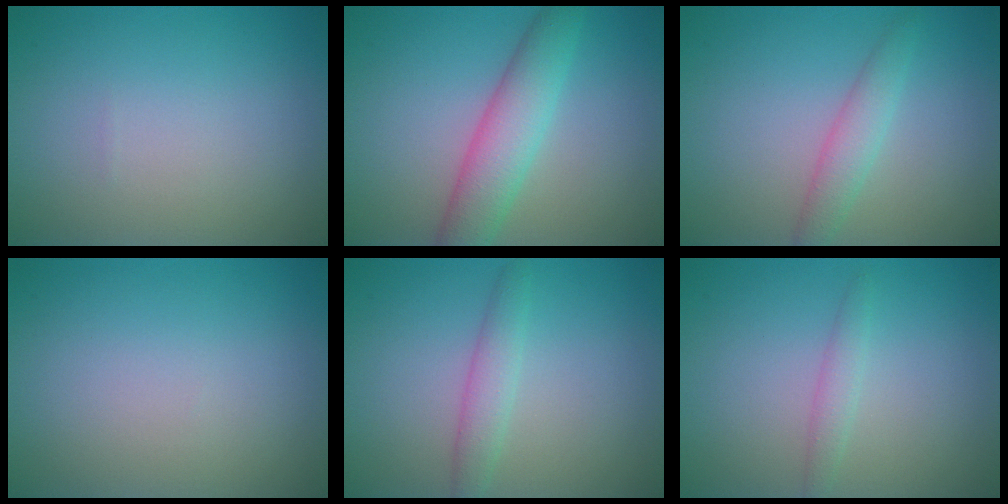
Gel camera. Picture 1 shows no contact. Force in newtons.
{"total": 4.8, "press": 4.8, "slide": 0.2}
{"total": 2.3, "press": 2.3, "slide": 0.0}
{"total": 0.0}
{"total": 2.0, "press": 2.0, "slide": 0.1}
{"total": 1.3, "press": 1.3, "slide": 0.1}